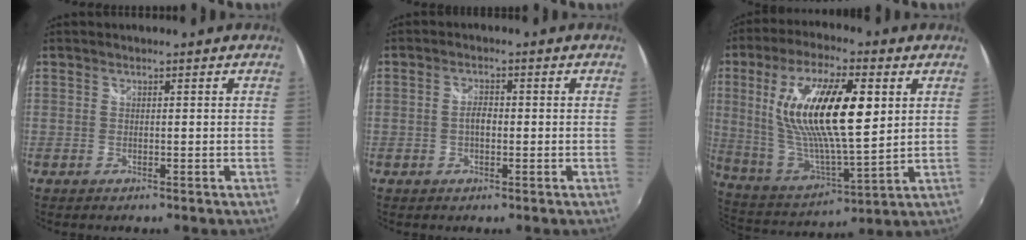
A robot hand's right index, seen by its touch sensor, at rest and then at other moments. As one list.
[{"total": 2.3, "force": [-0.3, 1.2, 2.0], "torque": [-0.037, 0.005, -0.008]}, {"total": 21.6, "force": [5.6, 6.8, 19.7], "torque": [-0.372, 0.002, 0.110]}]